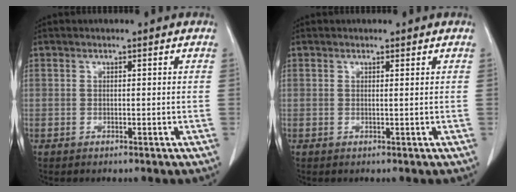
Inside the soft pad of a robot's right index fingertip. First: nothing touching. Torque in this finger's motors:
{"motor_torque": [-0.10, 0.12, 0.01, -0.01]}